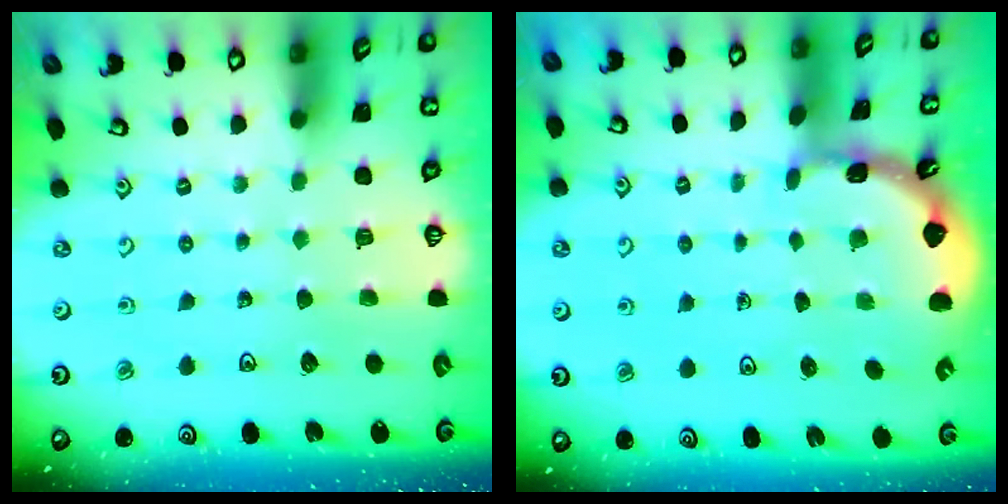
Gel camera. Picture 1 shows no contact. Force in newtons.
{"total": 1.8, "press": 1.8, "slide": 0.1}